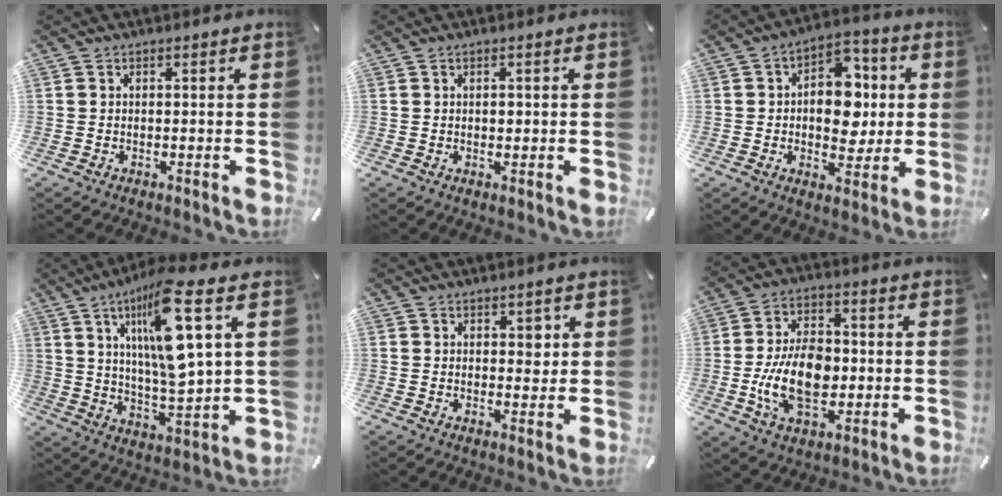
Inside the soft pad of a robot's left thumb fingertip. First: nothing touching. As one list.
[{"total": 0.9, "force": [0.1, 0.6, 0.7], "torque": [-0.015, 0.003, 0.001]}, {"total": 11.4, "force": [0.1, 8.5, 7.7], "torque": [-0.093, 0.005, 0.002]}, {"total": 17.0, "force": [7.7, 3.8, 14.7], "torque": [-0.272, -0.040, 0.115]}, {"total": 2.8, "force": [1.2, 2.0, 1.6], "torque": [-0.001, -0.008, 0.013]}, {"total": 13.9, "force": [-2.0, 9.1, 10.3], "torque": [-0.206, 0.001, -0.035]}]